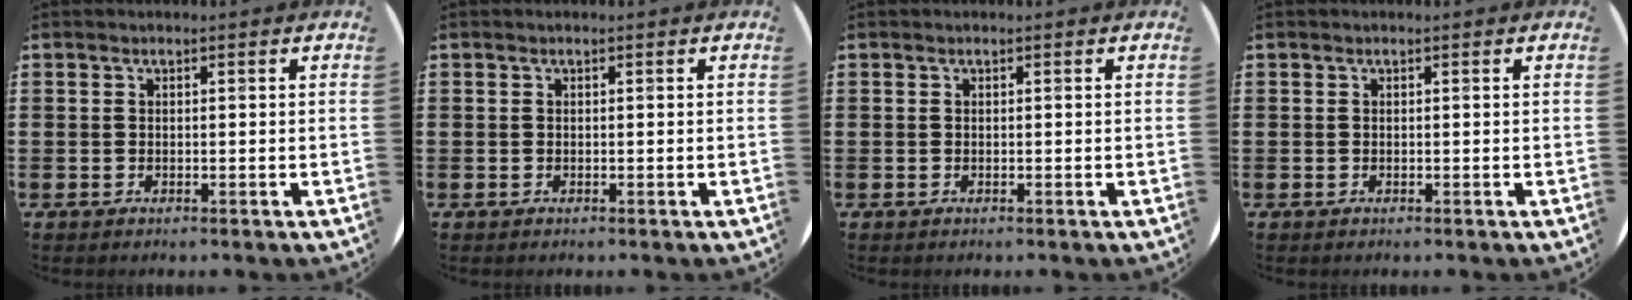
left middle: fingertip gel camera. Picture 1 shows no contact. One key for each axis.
{"total": 0.0}
{"total": 0.0}
{"total": 0.0}